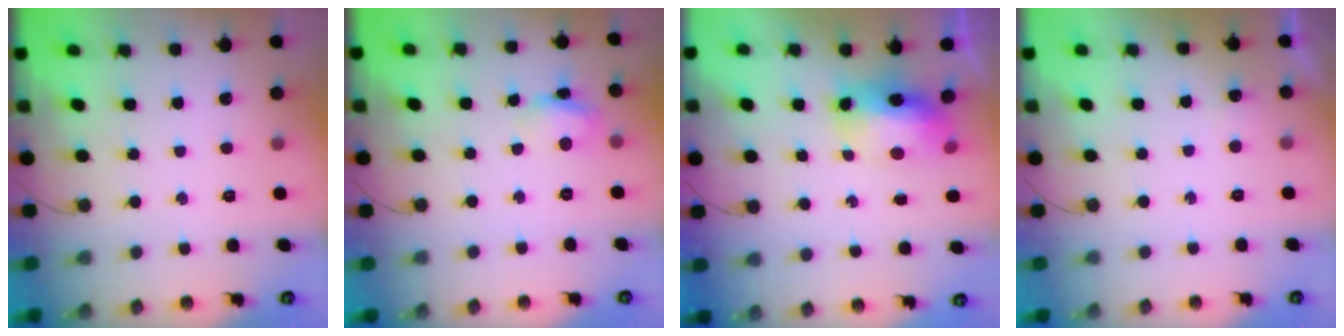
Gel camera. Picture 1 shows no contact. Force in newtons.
{"total": 6.4, "press": 6.4, "slide": 0.5}
{"total": 10.8, "press": 10.7, "slide": 1.1}
{"total": 3.8, "press": 3.7, "slide": 0.8}